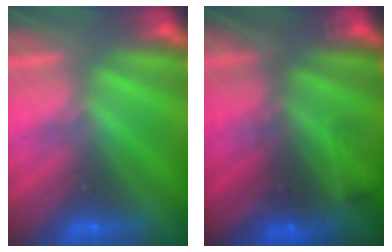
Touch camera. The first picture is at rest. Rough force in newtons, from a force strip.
{"total": 7.7}